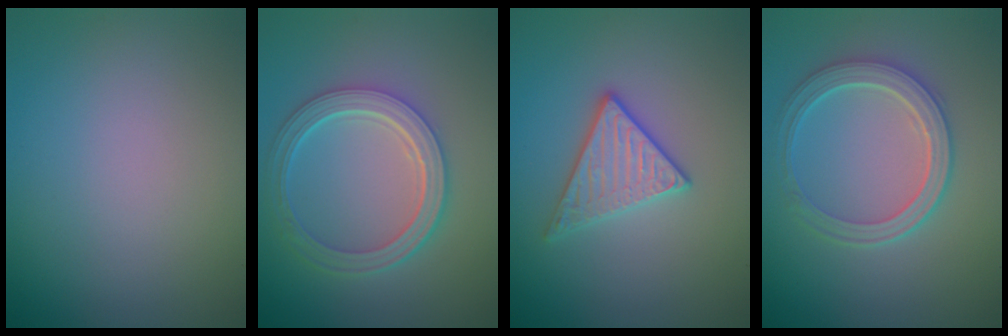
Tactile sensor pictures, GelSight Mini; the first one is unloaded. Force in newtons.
{"total": 5.1, "press": 3.9, "slide": 3.3}
{"total": 2.9, "press": 2.8, "slide": 0.7}
{"total": 4.3, "press": 3.7, "slide": 2.2}